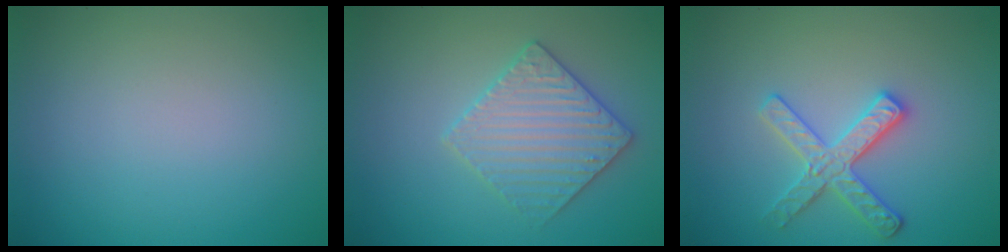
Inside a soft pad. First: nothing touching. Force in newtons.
{"total": 3.5, "press": 3.5, "slide": 0.4}
{"total": 3.2, "press": 3.0, "slide": 1.0}